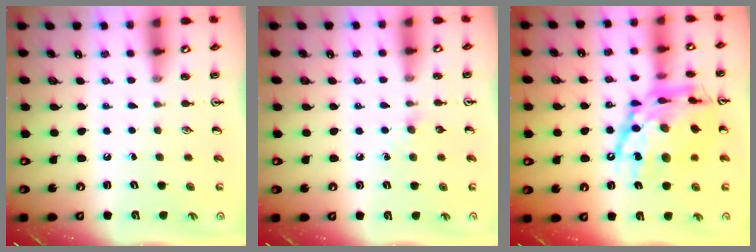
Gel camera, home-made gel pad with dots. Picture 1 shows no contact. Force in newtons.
{"total": 3.5, "press": 3.4, "slide": 0.6}
{"total": 22.7, "press": 22.6, "slide": 1.9}